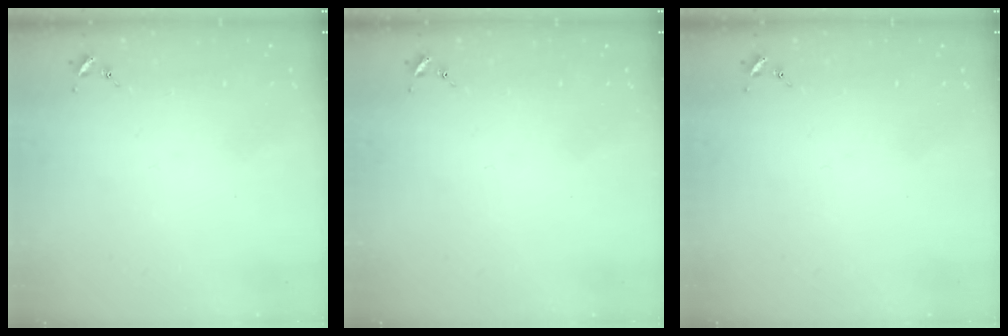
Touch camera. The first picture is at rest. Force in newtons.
{"total": 0.0}
{"total": 0.0}